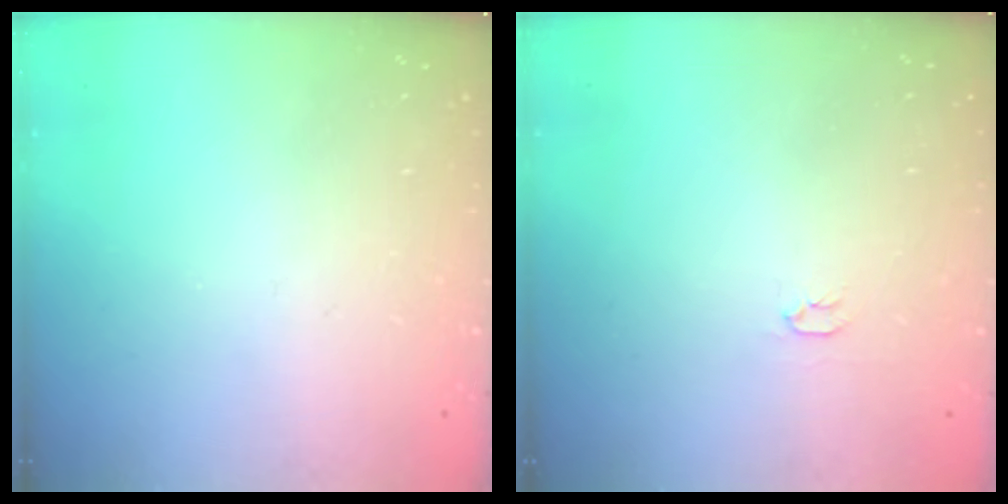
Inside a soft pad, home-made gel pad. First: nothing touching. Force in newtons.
{"total": 2.0, "press": 2.0, "slide": 0.3}